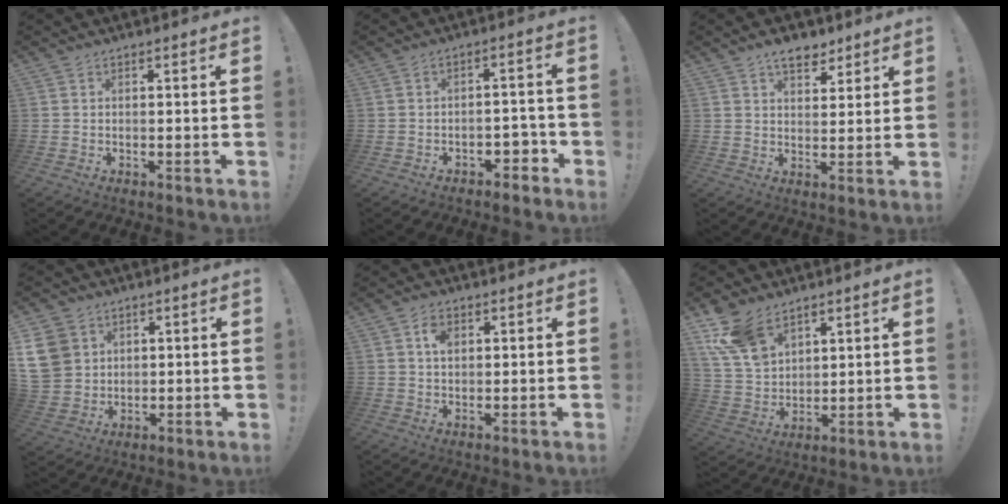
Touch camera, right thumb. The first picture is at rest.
{"total": 3.9, "force": [-2.2, 2.5, 2.0], "torque": [-0.027, 0.010, -0.038]}
{"total": 7.1, "force": [5.2, 3.9, 2.9], "torque": [-0.027, -0.027, 0.093]}
{"total": 11.2, "force": [3.4, 9.7, 4.5], "torque": [-0.088, -0.009, 0.073]}
{"total": 4.0, "force": [1.4, 2.6, 2.7], "torque": [-0.038, -0.002, 0.022]}
{"total": 13.9, "force": [8.6, 8.4, 6.8], "torque": [-0.147, -0.036, 0.171]}